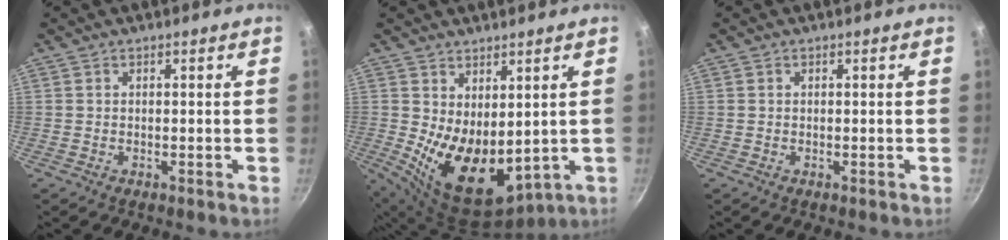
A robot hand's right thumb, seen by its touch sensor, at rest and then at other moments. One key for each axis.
{"total": 12.7, "fx": 1.6, "fy": 7.5, "fz": 10.1, "tx": -0.137, "ty": -0.046, "tz": 0.054}
{"total": 0.0}